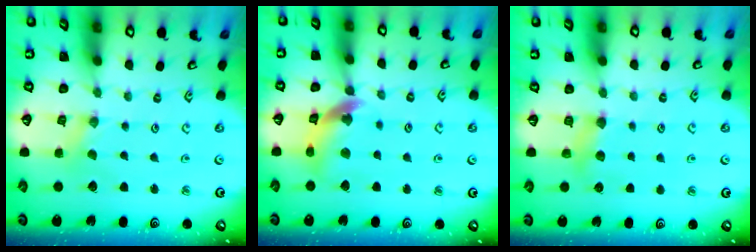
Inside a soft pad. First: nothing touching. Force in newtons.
{"total": 12.7, "press": 12.6, "slide": 1.6}
{"total": 5.7, "press": 5.6, "slide": 0.7}